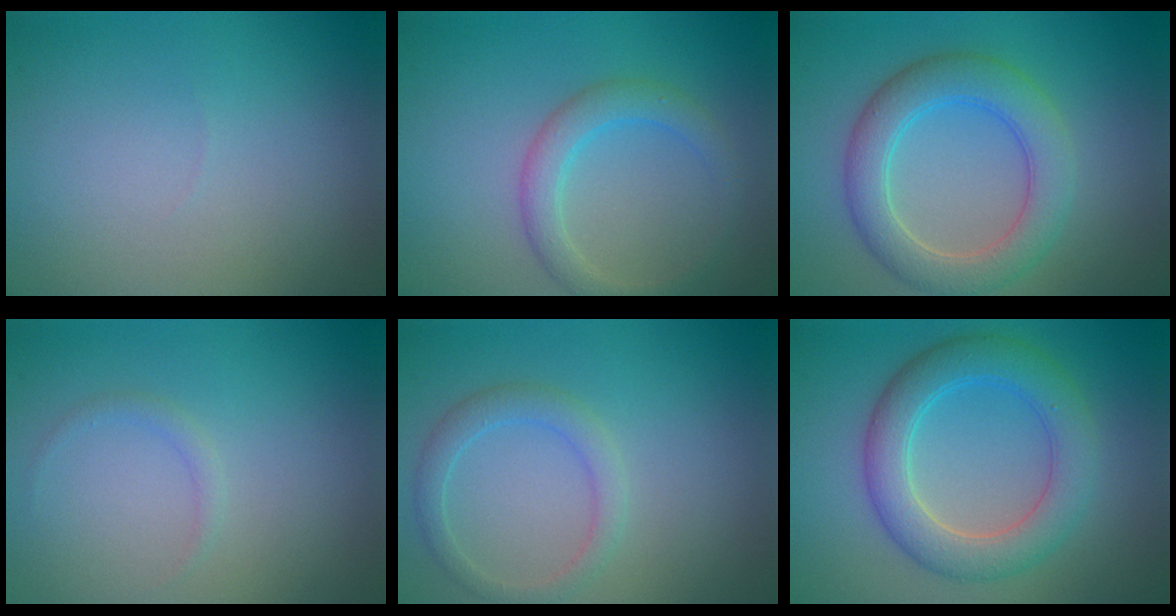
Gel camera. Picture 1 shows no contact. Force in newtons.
{"total": 2.8, "press": 2.8, "slide": 0.1}
{"total": 5.2, "press": 5.2, "slide": 0.4}
{"total": 0.8, "press": 0.8, "slide": 0.2}
{"total": 2.2, "press": 2.2, "slide": 0.1}
{"total": 5.4, "press": 5.4, "slide": 0.2}